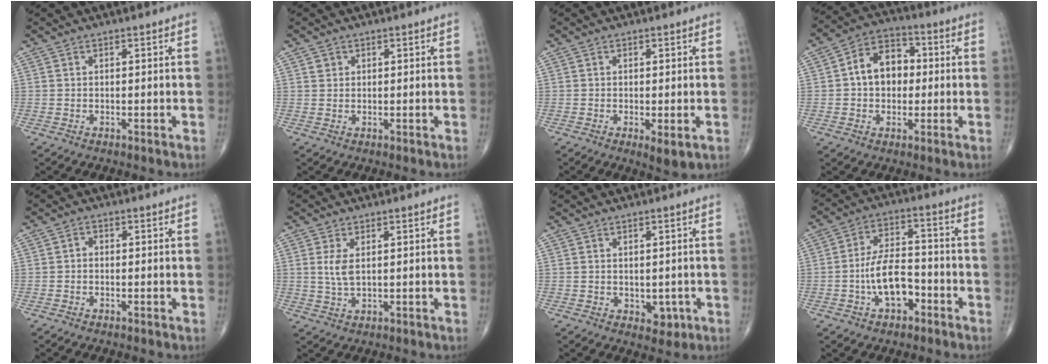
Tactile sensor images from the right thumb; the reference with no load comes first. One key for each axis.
{"total": 1.2, "fx": 0.5, "fy": 1.1, "fz": 0.2, "tx": 0.006, "ty": -0.002, "tz": 0.006}
{"total": 3.4, "fx": -0.9, "fy": 1.1, "fz": 3.1, "tx": -0.050, "ty": -0.012, "tz": -0.013}
{"total": 10.2, "fx": 0.6, "fy": 7.5, "fz": 6.9, "tx": -0.082, "ty": 0.025, "tz": 0.001}
{"total": 1.1, "fx": -0.3, "fy": 0.9, "fz": 0.5, "tx": 0.002, "ty": 0.004, "tz": -0.010}
{"total": 3.6, "fx": 0.9, "fy": 1.7, "fz": 3.1, "tx": -0.067, "ty": -0.006, "tz": 0.024}
{"total": 3.5, "fx": -0.6, "fy": 2.6, "fz": 2.3, "tx": -0.011, "ty": -0.003, "tz": 0.001}
{"total": 10.0, "fx": -3.5, "fy": 5.5, "fz": 7.6, "tx": -0.125, "ty": 0.037, "tz": -0.065}